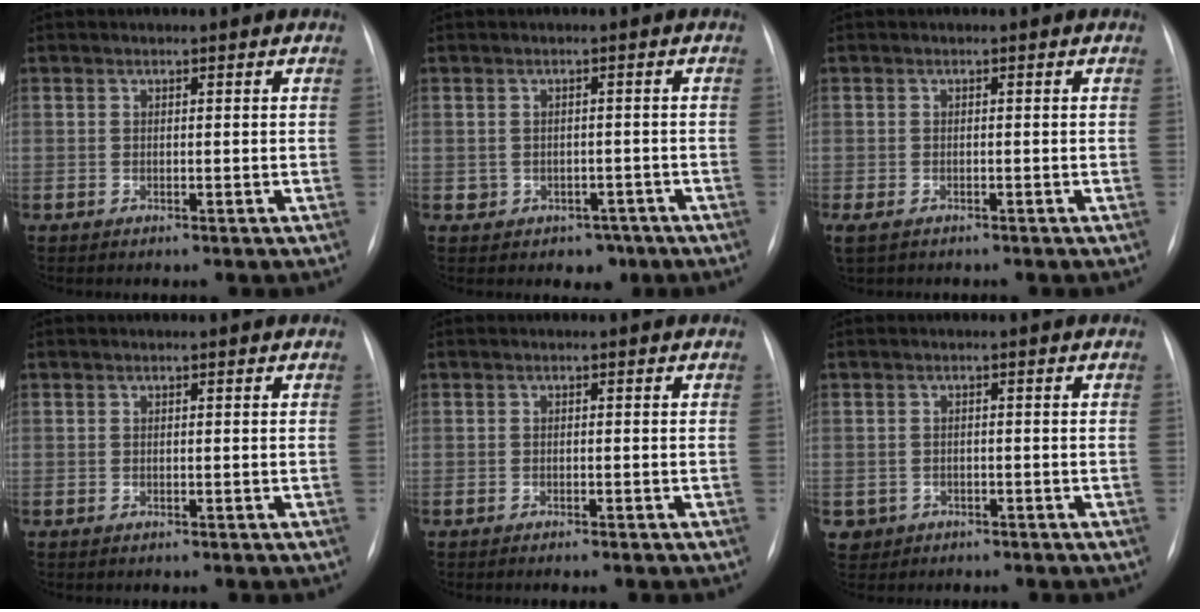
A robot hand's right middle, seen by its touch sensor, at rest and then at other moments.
{"total": 3.4, "force": [-1.6, 2.9, 0.8], "torque": [-0.005, 0.016, -0.010]}
{"total": 3.1, "force": [-2.1, 1.5, 1.7], "torque": [-0.039, -0.011, -0.031]}
{"total": 0.0}
{"total": 1.3, "force": [-1.0, 0.1, 0.8], "torque": [-0.014, -0.002, -0.014]}
{"total": 2.4, "force": [-1.2, 2.1, -0.1], "torque": [-0.001, 0.007, -0.016]}